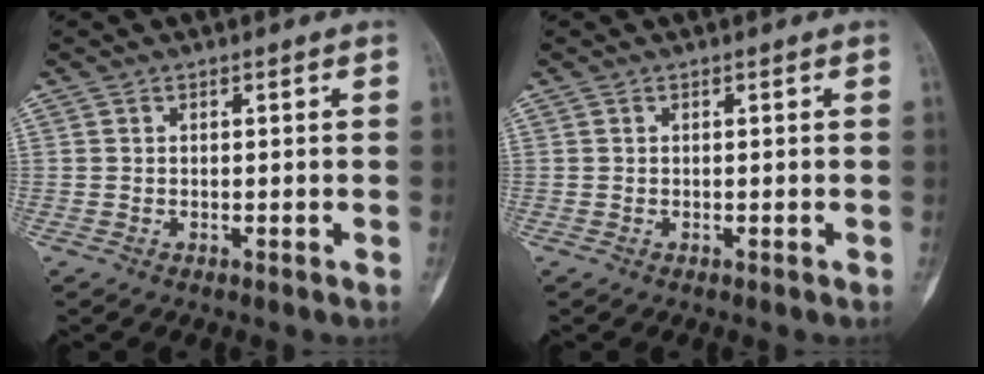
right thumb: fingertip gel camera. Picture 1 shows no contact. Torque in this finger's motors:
{"motor_torque": [0.00, 0.00, 0.06, -0.06, 0.00]}